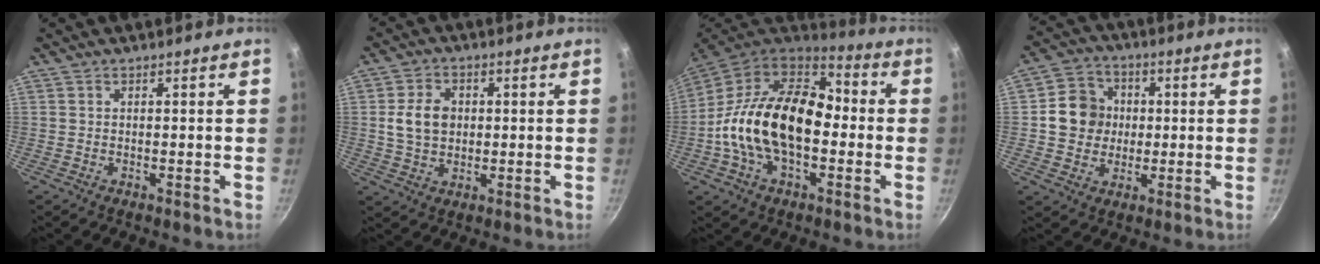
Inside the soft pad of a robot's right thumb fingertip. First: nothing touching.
{"total": 7.4, "force": [0.8, 5.7, 4.7], "torque": [-0.072, 0.007, 0.011]}
{"total": 23.1, "force": [-2.1, 14.4, 17.9], "torque": [-0.291, 0.041, -0.052]}
{"total": 9.6, "force": [0.5, 8.8, 3.9], "torque": [-0.030, 0.015, -0.002]}